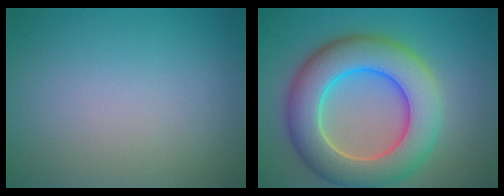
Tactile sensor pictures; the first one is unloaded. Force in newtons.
{"total": 10.1, "press": 10.0, "slide": 0.7}